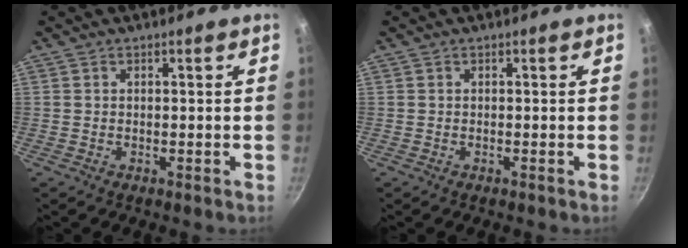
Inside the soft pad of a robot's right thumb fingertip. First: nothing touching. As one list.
[{"total": 0.0}]